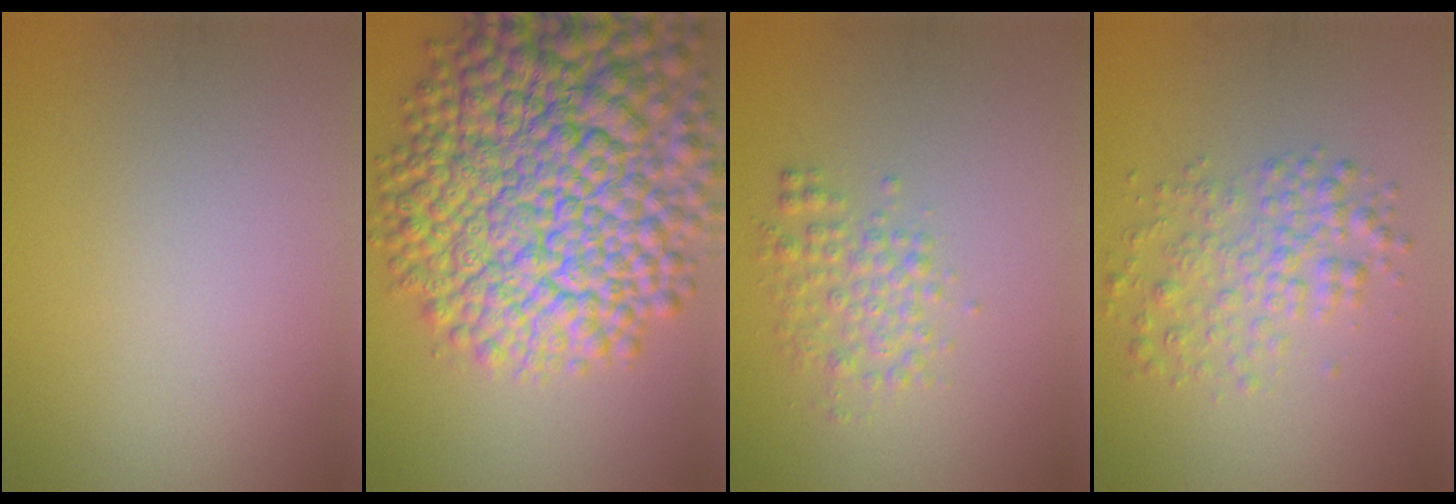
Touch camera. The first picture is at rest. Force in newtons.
{"total": 16.8, "press": 16.8, "slide": 0.6}
{"total": 2.5, "press": 2.5, "slide": 0.0}
{"total": 3.4, "press": 3.4, "slide": 0.1}